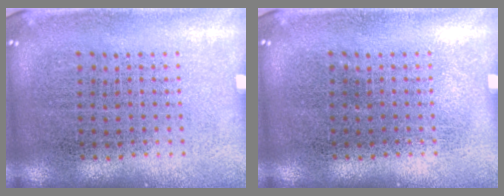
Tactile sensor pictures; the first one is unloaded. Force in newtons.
{"total": 0.0}